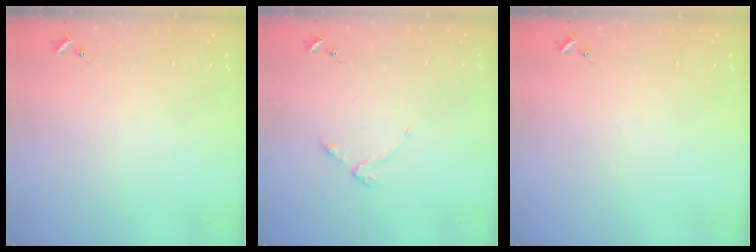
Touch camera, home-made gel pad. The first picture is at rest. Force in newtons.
{"total": 4.0, "press": 3.9, "slide": 0.5}
{"total": 0.0}